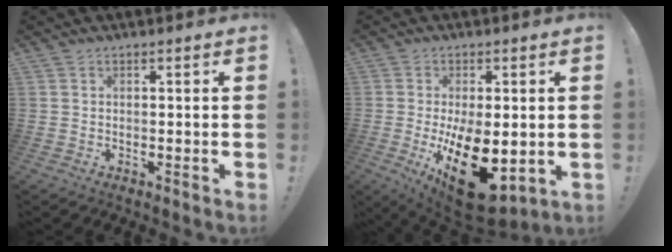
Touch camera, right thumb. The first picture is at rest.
{"total": 19.8, "force": [-4.2, 10.2, 16.5], "torque": [-0.251, 0.003, -0.043]}